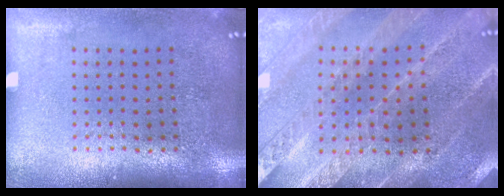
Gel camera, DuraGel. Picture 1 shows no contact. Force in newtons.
{"total": 1.8, "press": 1.8, "slide": 0.1}